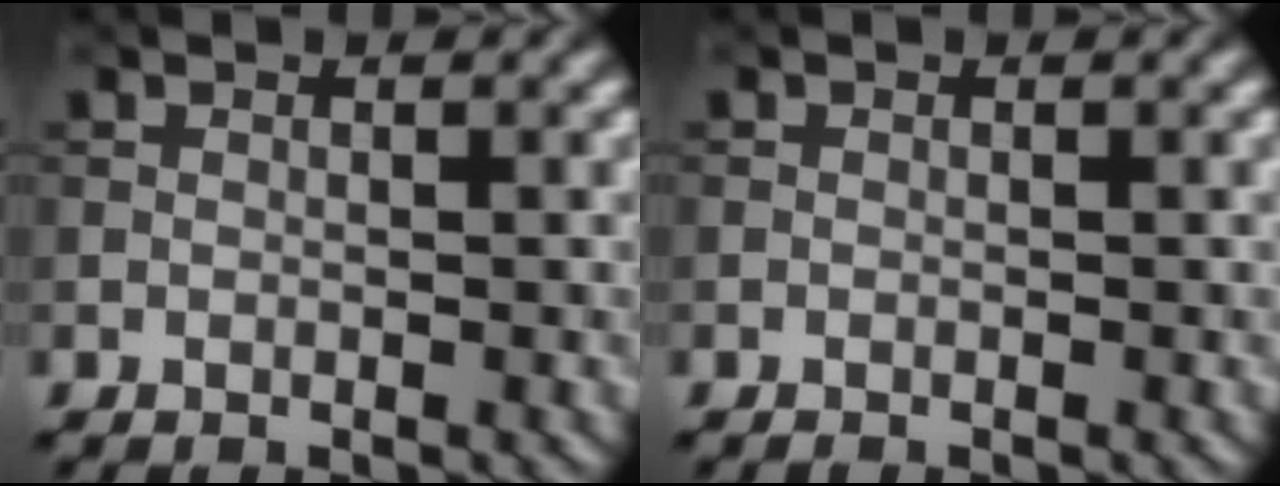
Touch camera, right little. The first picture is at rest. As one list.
[{"total": 0.0}]